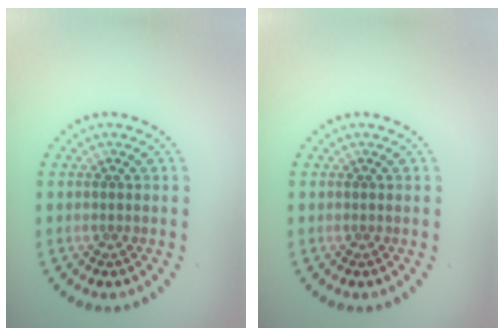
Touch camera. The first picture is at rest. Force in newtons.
{"total": 0.0}